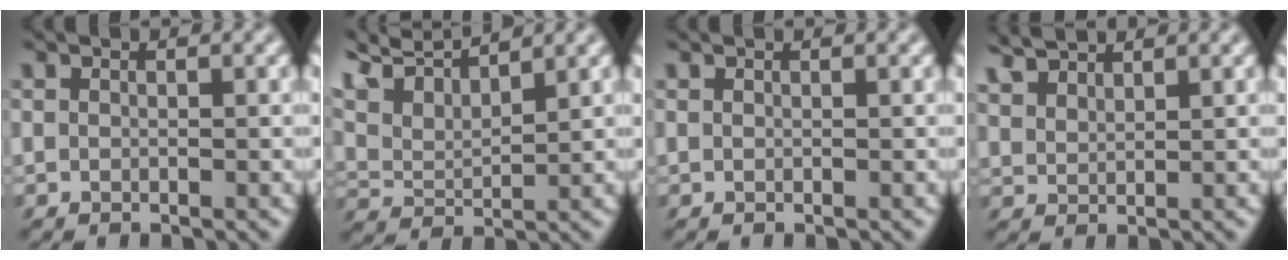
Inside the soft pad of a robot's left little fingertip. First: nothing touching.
{"total": 4.6, "force": [3.9, 0.3, 2.4], "torque": [-0.055, 0.019, 0.063]}
{"total": 0.0}
{"total": 3.0, "force": [2.7, 0.6, 1.3], "torque": [-0.038, 0.013, 0.049]}